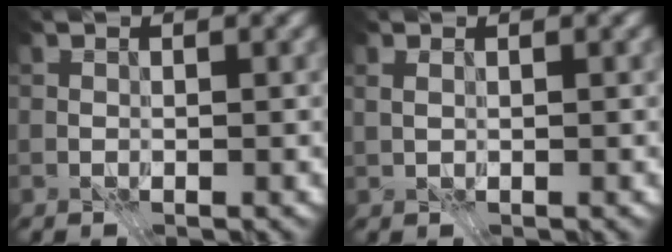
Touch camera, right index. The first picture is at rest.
{"total": 0.8, "force": [0.3, 0.3, 0.7], "torque": [-0.016, 0.002, 0.008]}